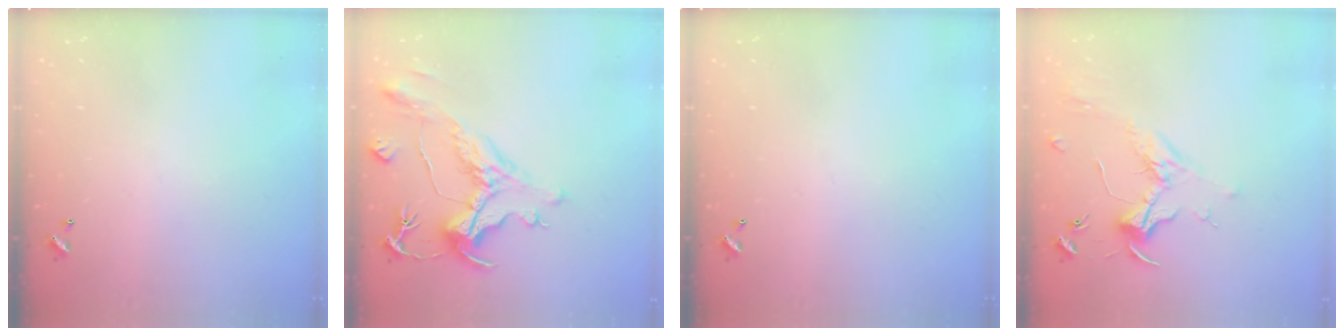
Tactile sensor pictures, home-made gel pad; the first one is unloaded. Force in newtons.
{"total": 1.9, "press": 0.8, "slide": 1.8}
{"total": 0.0}
{"total": 1.8, "press": 1.6, "slide": 0.8}